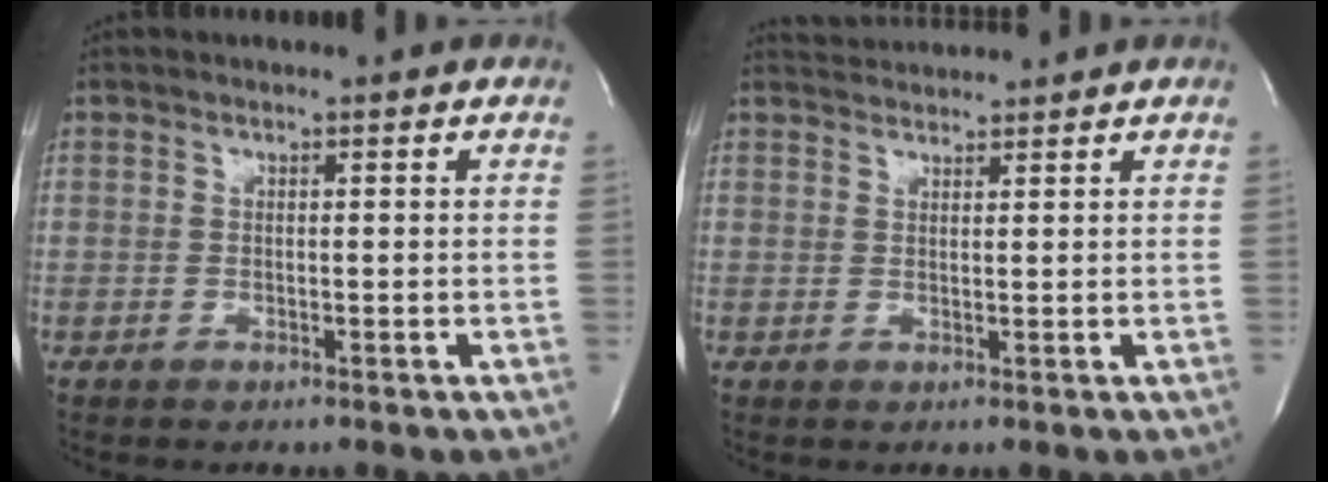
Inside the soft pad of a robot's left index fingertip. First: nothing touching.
{"total": 2.8, "force": [2.7, -0.3, -0.4], "torque": [0.000, 0.018, 0.055]}